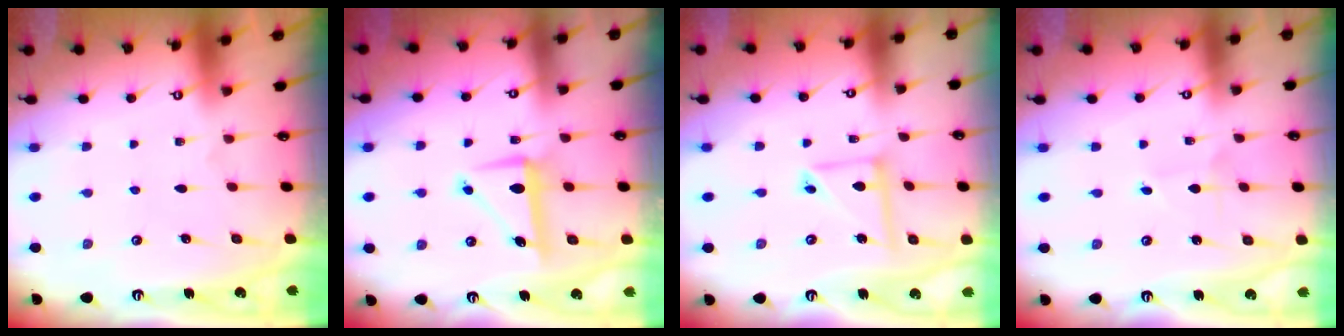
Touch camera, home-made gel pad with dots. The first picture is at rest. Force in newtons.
{"total": 7.9, "press": 7.8, "slide": 1.0}
{"total": 7.4, "press": 7.4, "slide": 0.6}
{"total": 1.1, "press": 1.1, "slide": 0.1}